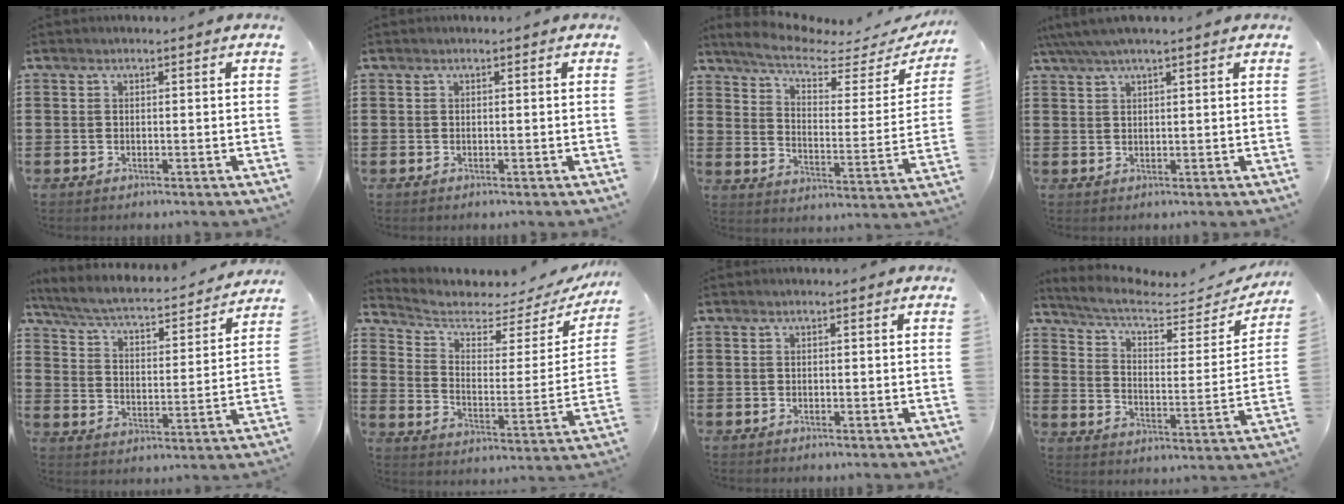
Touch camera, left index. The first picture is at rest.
{"total": 0.0}
{"total": 6.5, "force": [5.3, 1.2, 3.5], "torque": [-0.087, -0.032, 0.086]}
{"total": 3.0, "force": [2.1, 0.3, 2.0], "torque": [-0.044, 0.001, 0.040]}
{"total": 4.4, "force": [4.1, 0.4, 1.7], "torque": [-0.057, -0.034, 0.061]}
{"total": 4.6, "force": [3.6, 1.8, 2.2], "torque": [-0.067, -0.025, 0.057]}
{"total": 0.0}
{"total": 6.7, "force": [5.6, 1.4, 3.4], "torque": [-0.093, -0.036, 0.094]}